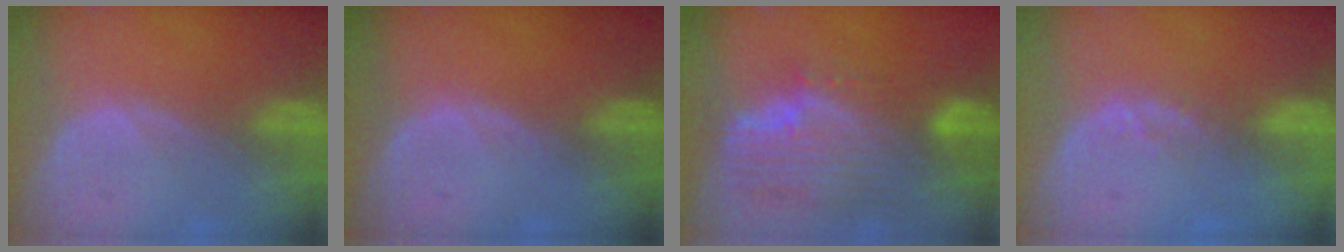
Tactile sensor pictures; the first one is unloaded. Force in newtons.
{"total": 0.0}
{"total": 11.6, "press": 9.9, "slide": 6.1}
{"total": 2.1, "press": 1.8, "slide": 1.1}